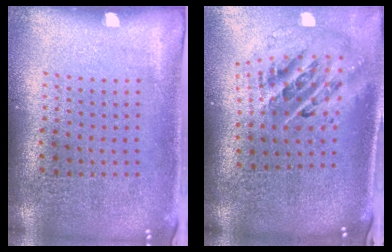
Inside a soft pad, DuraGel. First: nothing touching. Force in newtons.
{"total": 2.3, "press": 1.6, "slide": 1.7}